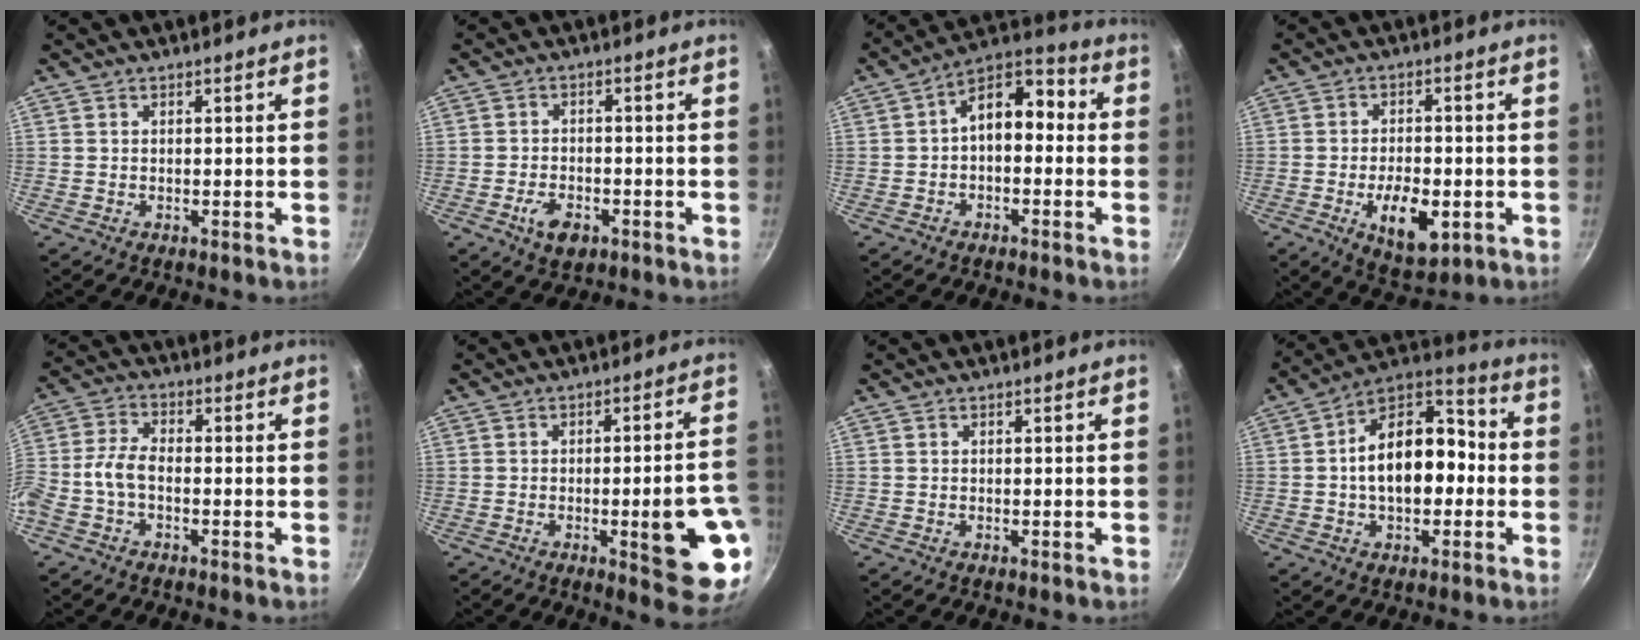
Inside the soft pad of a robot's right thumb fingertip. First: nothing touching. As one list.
[{"total": 5.4, "force": [-2.6, 3.1, 3.6], "torque": [-0.058, 0.013, -0.045]}, {"total": 10.3, "force": [-0.3, 6.7, 7.9], "torque": [-0.091, 0.050, -0.021]}, {"total": 10.4, "force": [-3.1, 5.3, 8.4], "torque": [-0.116, 0.002, -0.040]}, {"total": 6.1, "force": [-2.2, 3.1, 4.7], "torque": [-0.110, 0.029, -0.057]}, {"total": 14.2, "force": [-3.7, 3.3, 13.3], "torque": [-0.144, 0.020, -0.043]}, {"total": 0.0}, {"total": 16.8, "force": [-1.0, 10.8, 12.9], "torque": [-0.167, 0.050, -0.030]}]